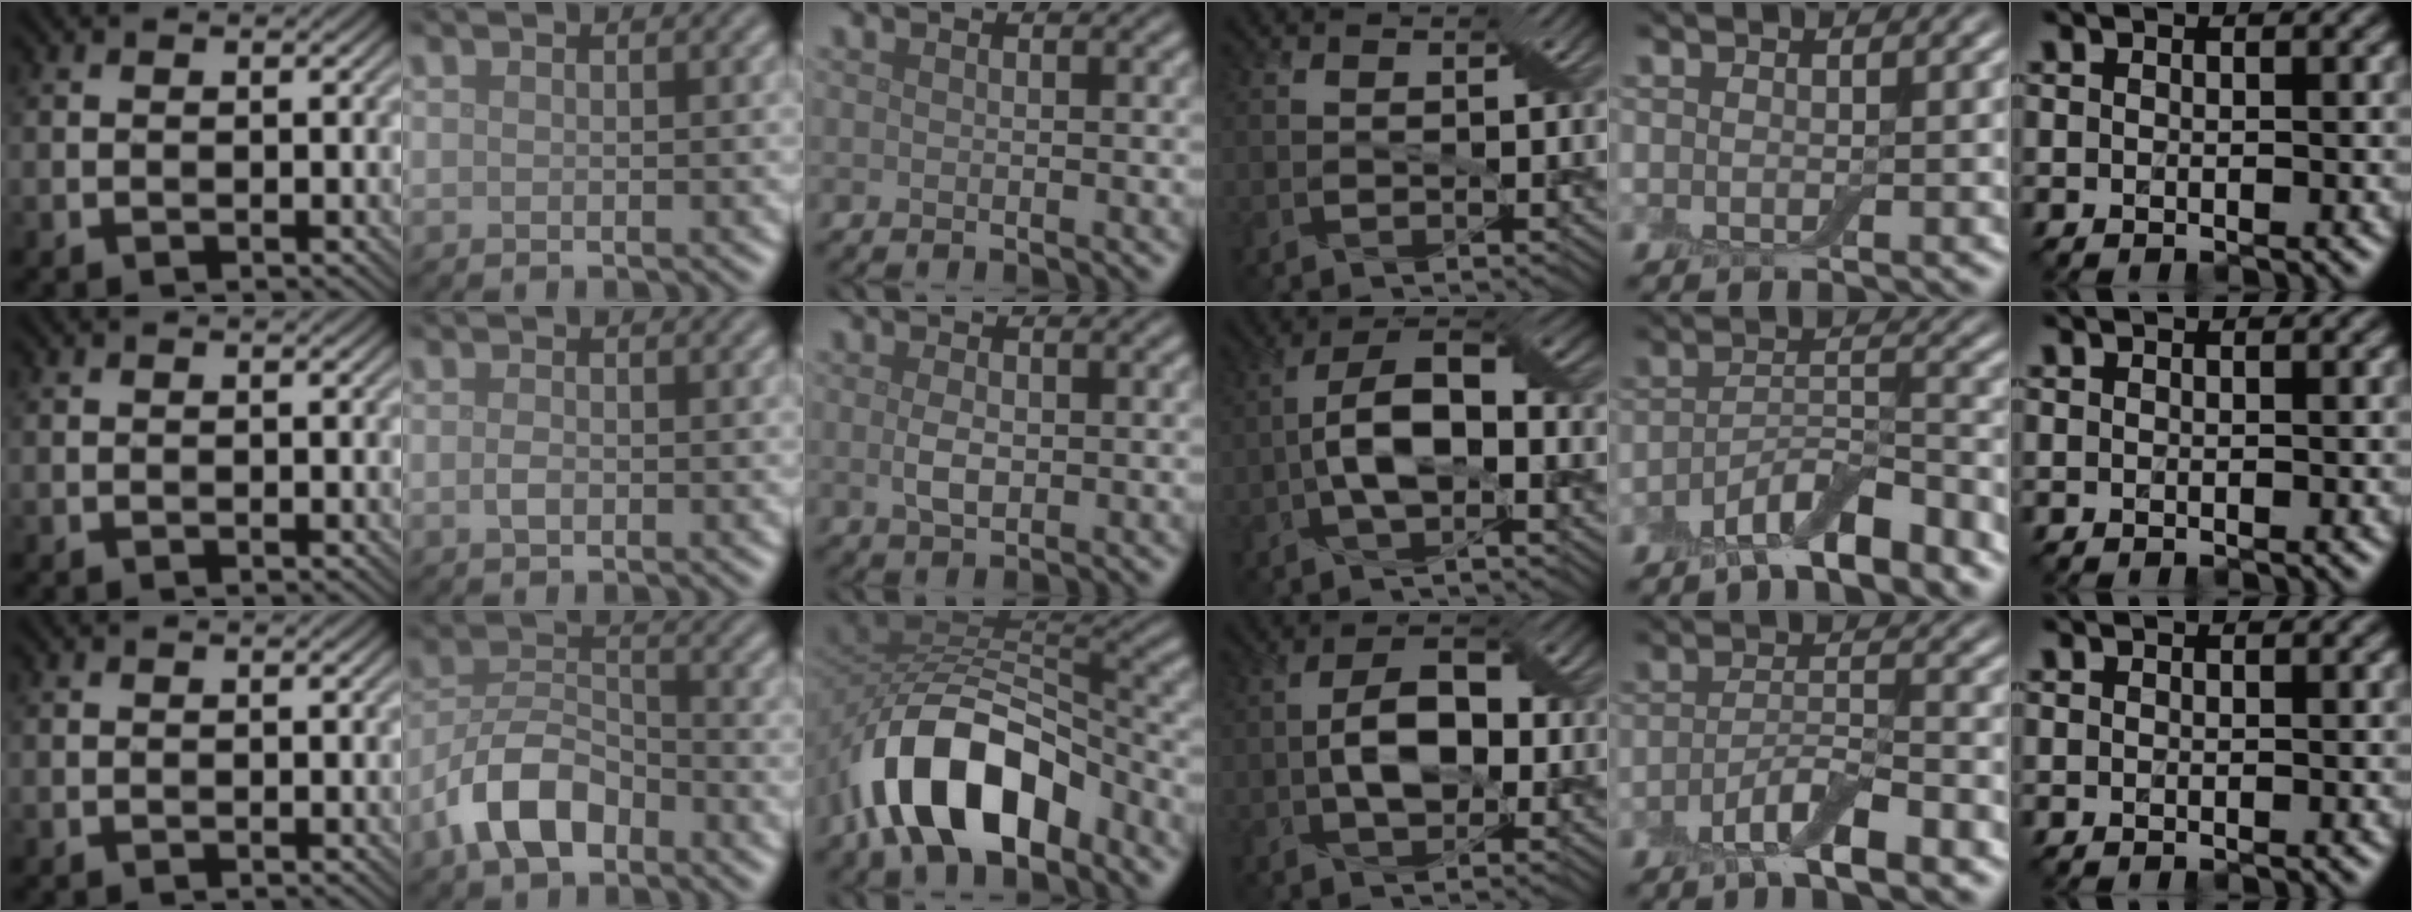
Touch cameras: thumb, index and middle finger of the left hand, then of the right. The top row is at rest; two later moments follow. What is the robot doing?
{"motion": "fold", "object": "apron"}